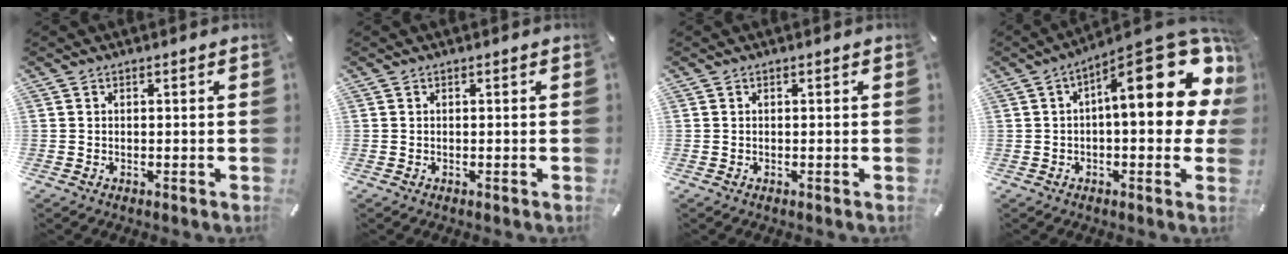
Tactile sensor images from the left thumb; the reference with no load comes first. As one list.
[{"total": 0.0}, {"total": 0.0}, {"total": 23.5, "force": [6.9, 9.3, 20.4], "torque": [-0.264, -0.055, 0.115]}]